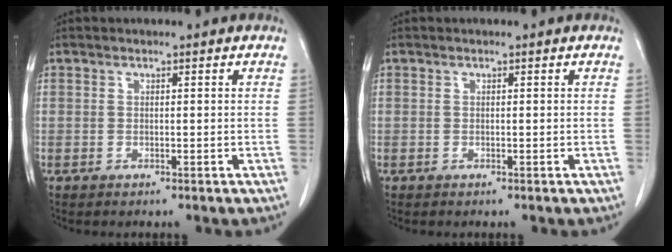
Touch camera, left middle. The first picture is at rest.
{"total": 0.0}